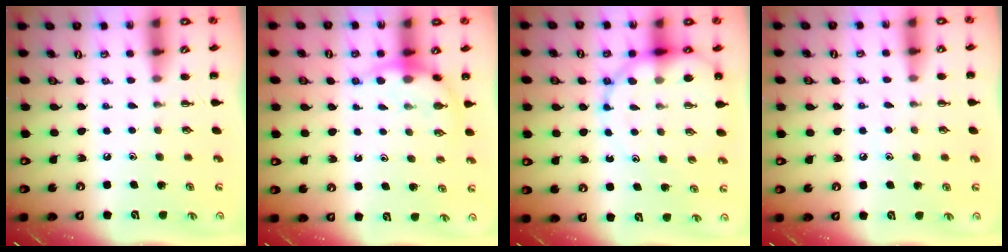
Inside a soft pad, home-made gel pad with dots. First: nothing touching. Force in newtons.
{"total": 7.2, "press": 7.2, "slide": 0.7}
{"total": 14.7, "press": 14.0, "slide": 4.6}
{"total": 5.1, "press": 4.8, "slide": 1.5}